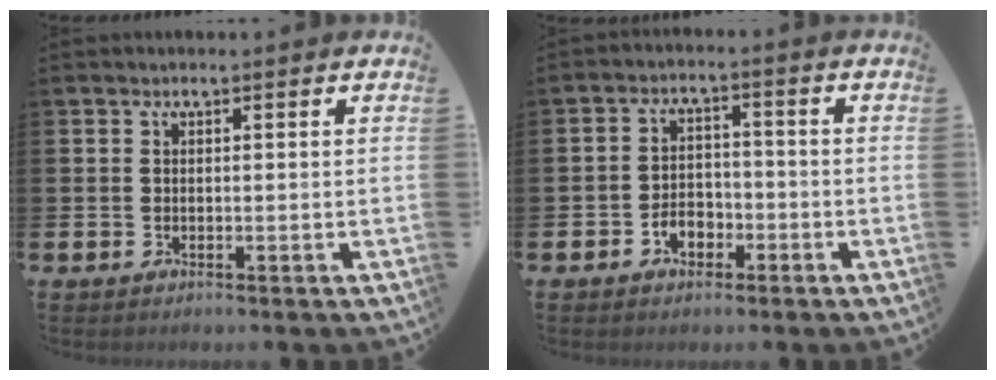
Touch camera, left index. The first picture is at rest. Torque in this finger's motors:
{"motor_torque": [0.37, 0.13, 0.13, 0.09]}